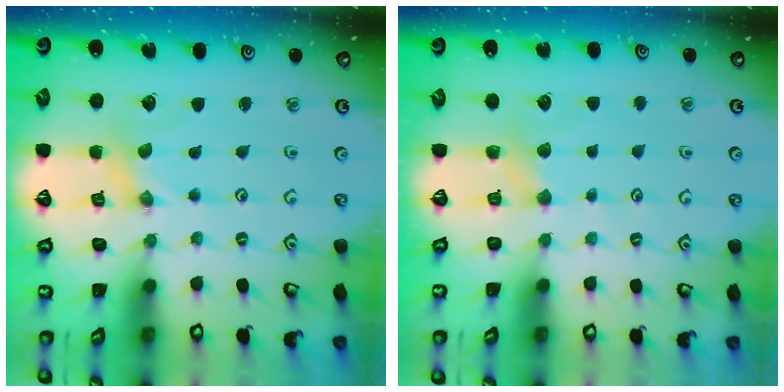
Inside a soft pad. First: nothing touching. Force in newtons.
{"total": 2.9, "press": 2.8, "slide": 0.4}